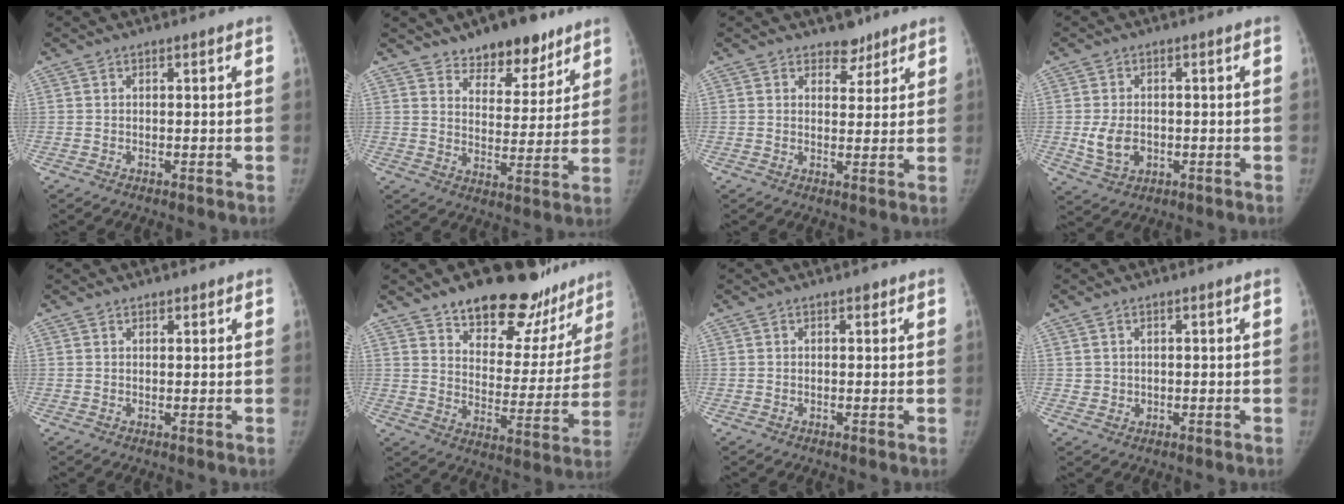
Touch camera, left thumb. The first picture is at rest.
{"total": 11.6, "force": [8.7, 5.8, 5.0], "torque": [-0.030, -0.056, 0.137]}
{"total": 3.7, "force": [2.9, 2.2, 0.6], "torque": [0.016, -0.019, 0.041]}
{"total": 5.8, "force": [-0.7, 4.2, 3.9], "torque": [-0.064, -0.003, -0.005]}
{"total": 1.0, "force": [0.8, 0.5, 0.3], "torque": [0.004, -0.005, 0.009]}
{"total": 24.1, "force": [18.5, 11.4, 10.5], "torque": [-0.094, -0.100, 0.256]}
{"total": 0.9, "force": [0.5, 0.5, 0.5], "torque": [-0.002, -0.002, 0.005]}
{"total": 1.6, "force": [0.5, 1.5, 0.2], "torque": [0.008, -0.002, 0.008]}